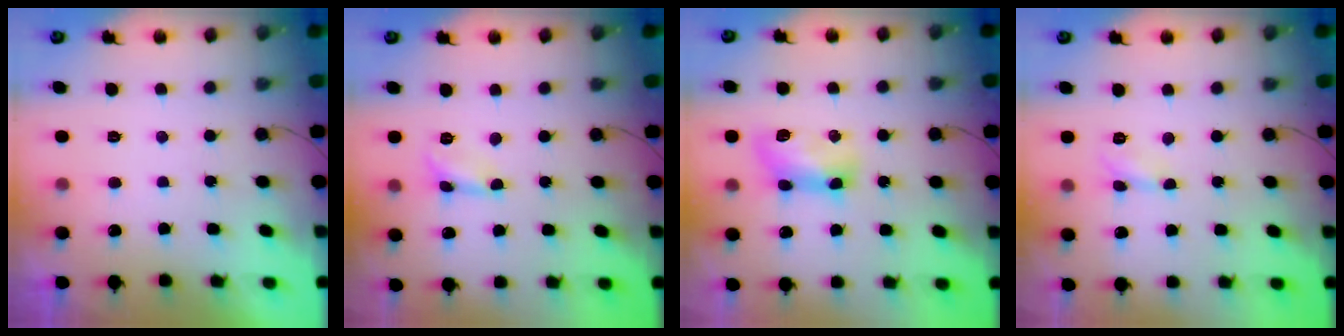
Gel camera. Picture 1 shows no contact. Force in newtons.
{"total": 2.8, "press": 2.7, "slide": 0.3}
{"total": 9.7, "press": 9.7, "slide": 0.8}
{"total": 3.6, "press": 3.6, "slide": 0.4}